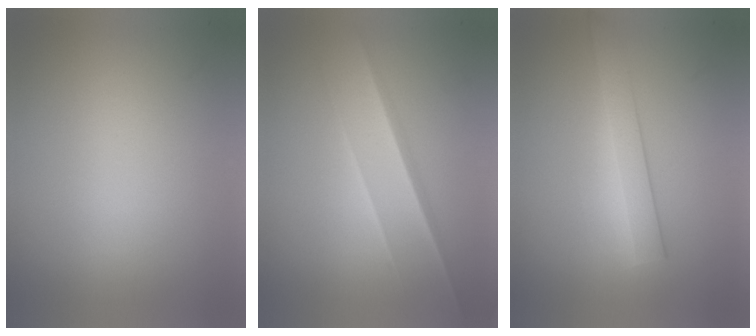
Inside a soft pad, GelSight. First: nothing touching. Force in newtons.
{"total": 1.5}
{"total": 3.2}